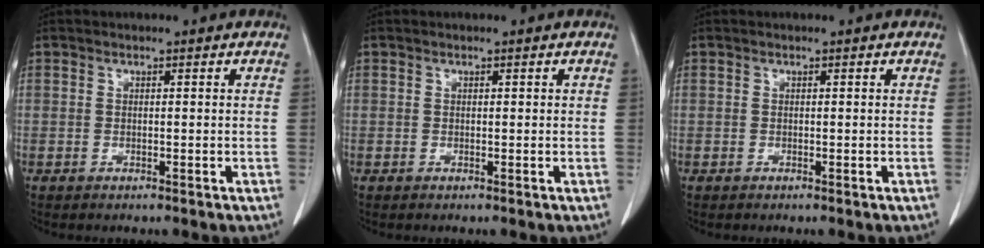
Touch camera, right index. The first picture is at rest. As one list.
[{"total": 0.0}, {"total": 0.0}]